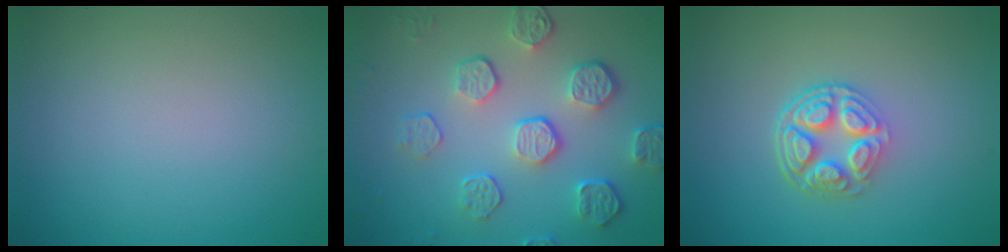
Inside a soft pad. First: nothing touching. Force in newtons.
{"total": 5.6, "press": 4.1, "slide": 3.9}
{"total": 5.2, "press": 3.8, "slide": 3.5}